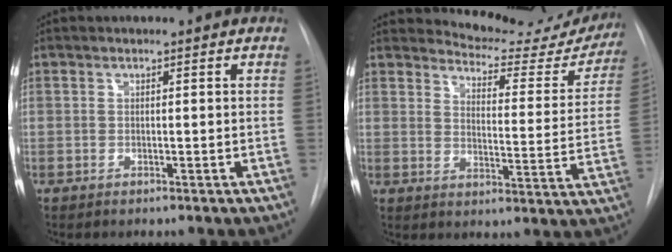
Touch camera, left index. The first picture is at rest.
{"total": 16.9, "force": [16.3, 3.6, 2.7], "torque": [-0.017, -0.070, 0.181]}